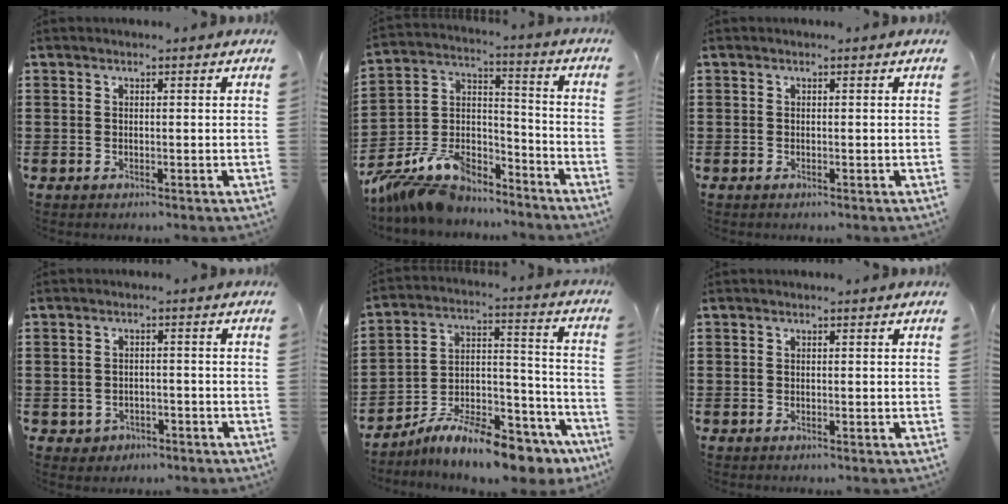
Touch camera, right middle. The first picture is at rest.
{"total": 10.4, "force": [-9.3, 3.6, 2.9], "torque": [-0.079, 0.018, -0.187]}
{"total": 0.0}
{"total": 1.6, "force": [-1.1, 1.1, 0.1], "torque": [-0.009, 0.000, -0.028]}
{"total": 10.9, "force": [-9.8, 1.6, 4.6], "torque": [-0.073, 0.031, -0.188]}
{"total": 0.0}